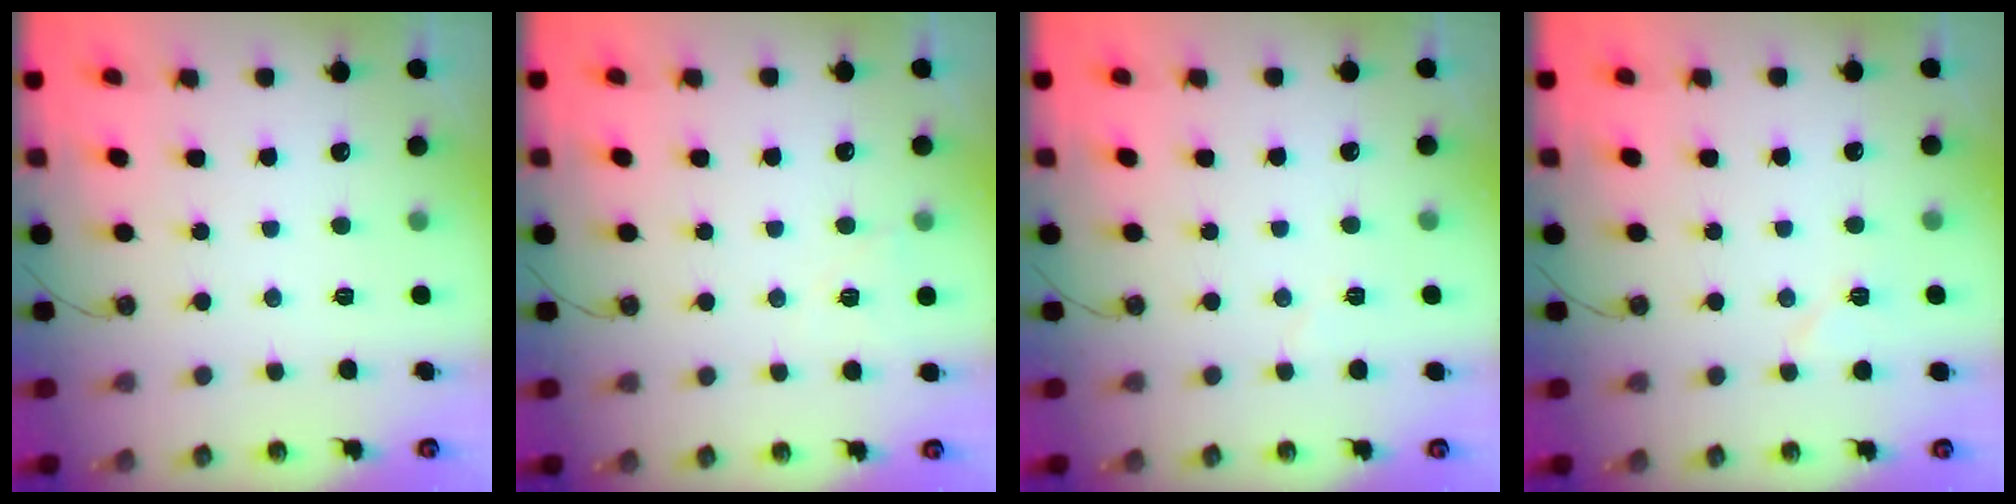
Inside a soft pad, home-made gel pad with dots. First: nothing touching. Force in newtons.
{"total": 8.7, "press": 2.9, "slide": 8.2}
{"total": 3.0, "press": 2.4, "slide": 1.7}
{"total": 5.7, "press": 5.3, "slide": 2.0}